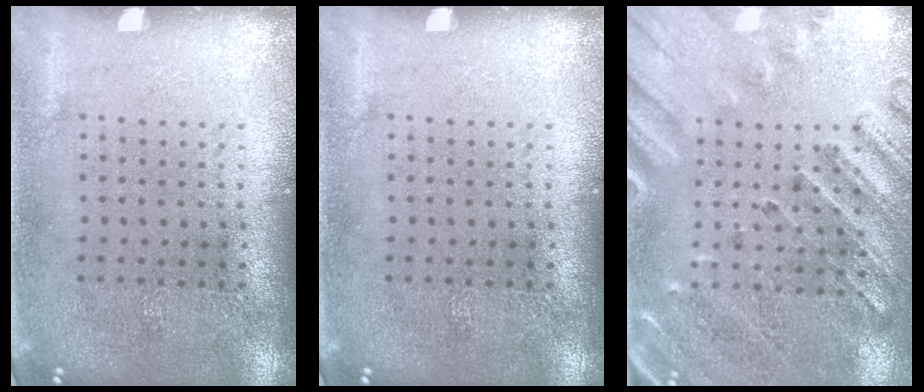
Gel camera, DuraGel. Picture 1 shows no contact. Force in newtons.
{"total": 0.0}
{"total": 2.4, "press": 2.1, "slide": 1.3}